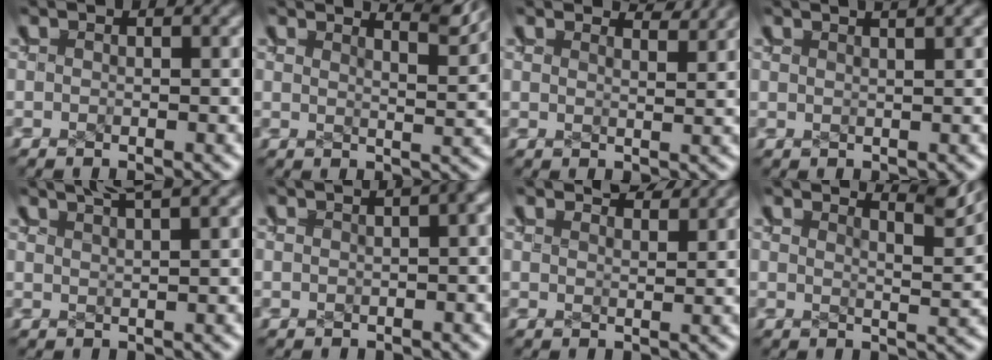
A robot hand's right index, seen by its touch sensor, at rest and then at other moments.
{"total": 4.0, "force": [3.6, -0.5, 1.5], "torque": [-0.010, -0.001, 0.061]}
{"total": 2.7, "force": [2.7, -0.6, 0.0], "torque": [-0.003, -0.002, 0.047]}
{"total": 1.5, "force": [1.4, -0.6, 0.2], "torque": [-0.002, 0.004, 0.026]}
{"total": 3.0, "force": [2.8, -0.3, 1.0], "torque": [-0.010, 0.010, 0.048]}
{"total": 0.9, "force": [0.2, 0.4, 0.8], "torque": [-0.001, 0.015, -0.002]}
{"total": 2.3, "force": [2.2, -0.6, 0.0], "torque": [0.004, 0.001, 0.040]}
{"total": 4.5, "force": [4.0, -0.3, 2.1], "torque": [-0.014, 0.001, 0.064]}